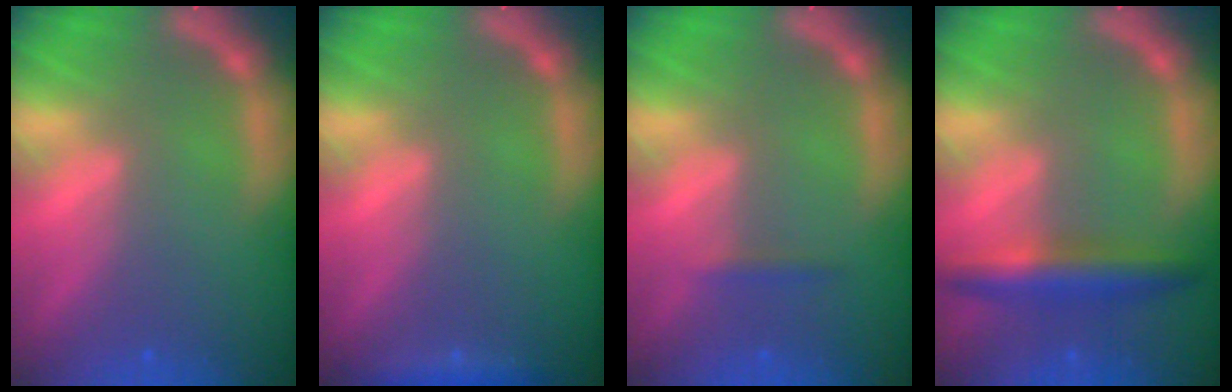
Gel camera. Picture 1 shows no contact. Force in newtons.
{"total": 1.4}
{"total": 0.9}
{"total": 4.4}